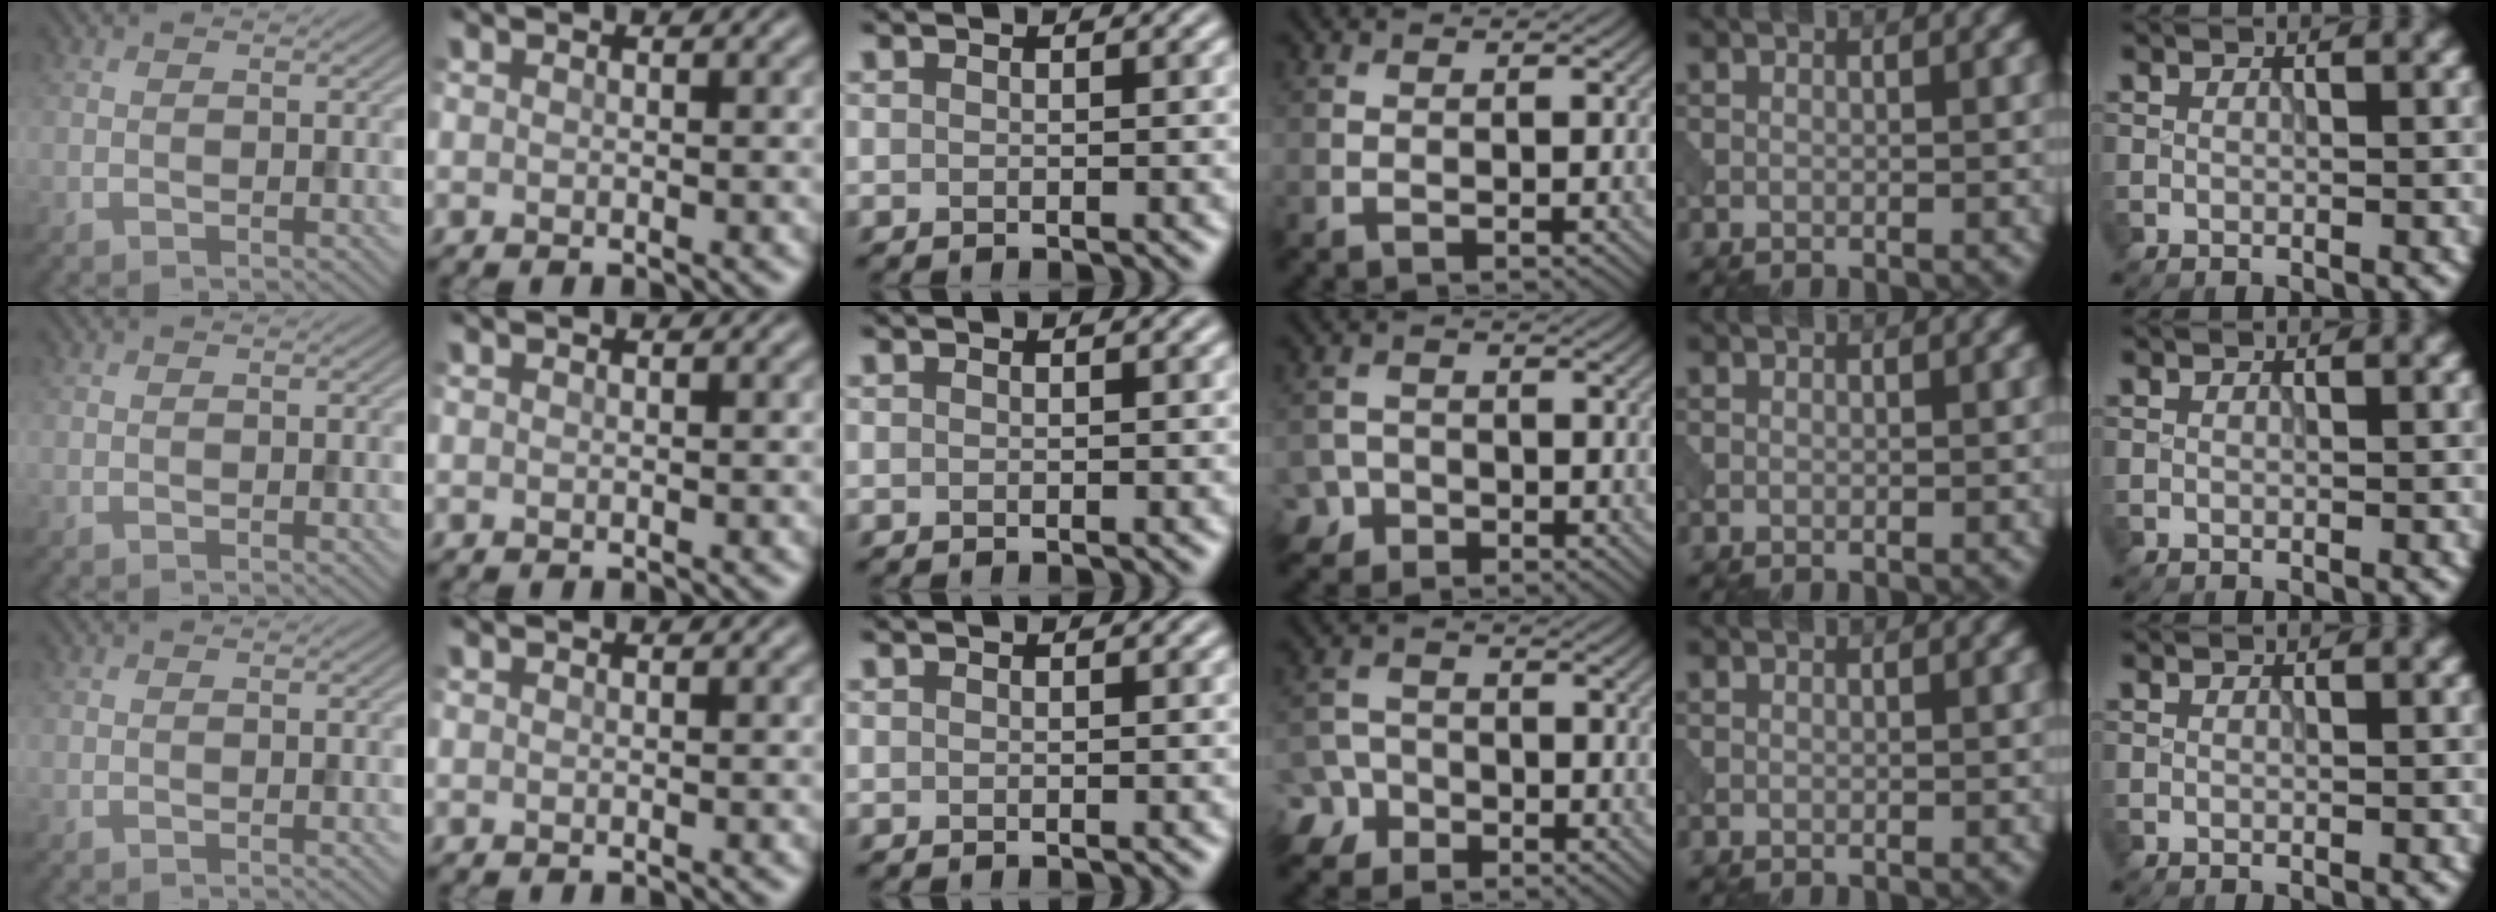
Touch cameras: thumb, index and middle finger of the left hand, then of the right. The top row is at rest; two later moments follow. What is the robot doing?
{"motion": "open", "object": "sandwich press"}